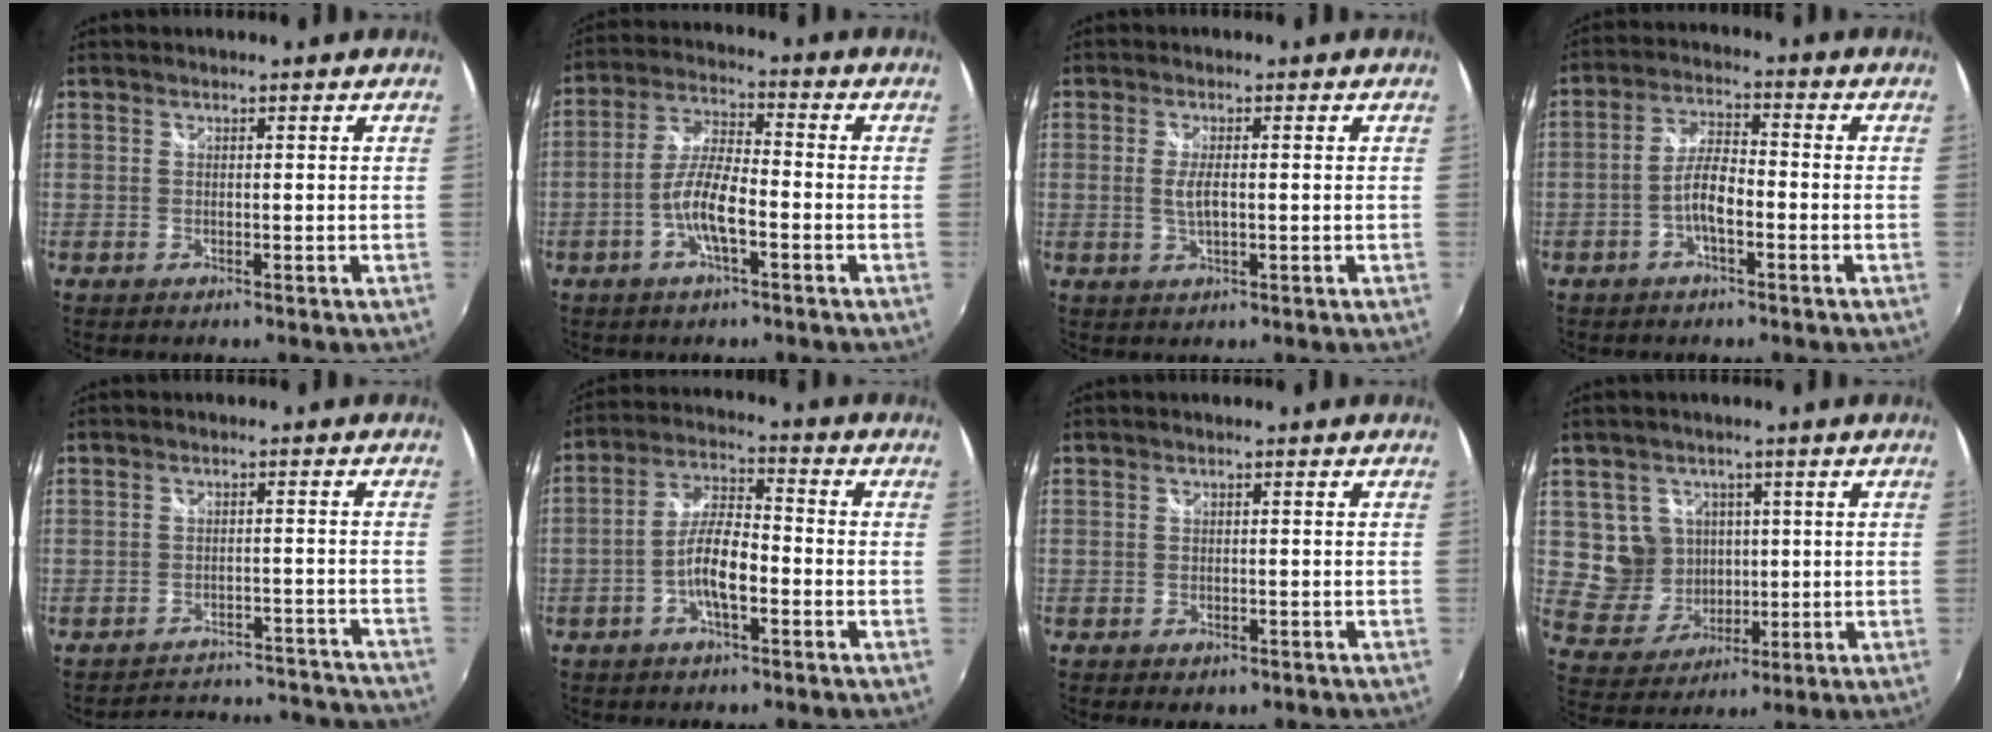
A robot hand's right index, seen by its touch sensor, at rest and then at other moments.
{"total": 8.1, "force": [-3.2, 2.0, 7.1], "torque": [-0.150, 0.007, -0.061]}
{"total": 3.1, "force": [-0.2, 0.9, 3.0], "torque": [-0.058, -0.005, -0.003]}
{"total": 5.6, "force": [-2.3, 1.7, 4.8], "torque": [-0.101, 0.012, -0.045]}
{"total": 15.7, "force": [-14.9, 4.4, 2.4], "torque": [-0.047, 0.043, -0.179]}
{"total": 7.9, "force": [-3.1, 2.4, 6.8], "torque": [-0.144, 0.012, -0.058]}
{"total": 2.3, "force": [-1.4, 1.5, 1.1], "torque": [-0.022, -0.007, -0.017]}
{"total": 8.4, "force": [1.6, 8.1, 1.6], "torque": [-0.046, 0.009, 0.044]}